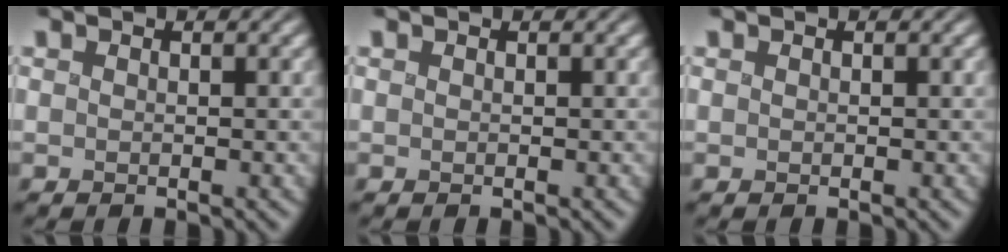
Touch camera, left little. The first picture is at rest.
{"total": 0.0}
{"total": 0.0}